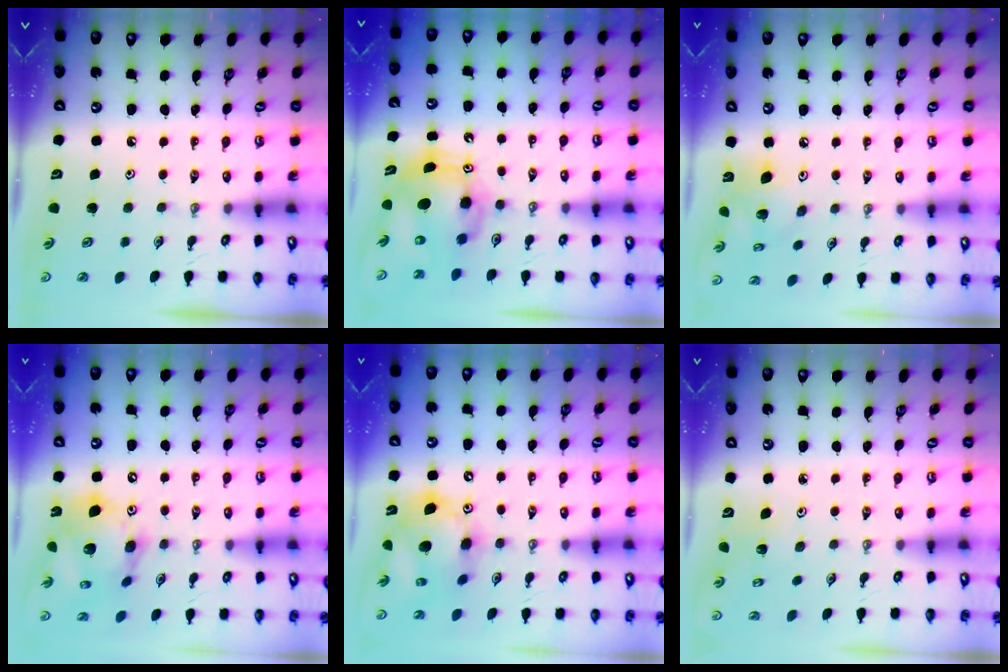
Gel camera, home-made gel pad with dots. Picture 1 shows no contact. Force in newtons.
{"total": 9.8, "press": 9.5, "slide": 2.1}
{"total": 11.0, "press": 10.8, "slide": 1.9}
{"total": 17.9, "press": 17.6, "slide": 3.2}
{"total": 15.6, "press": 15.4, "slide": 2.5}
{"total": 2.3, "press": 2.3, "slide": 0.3}